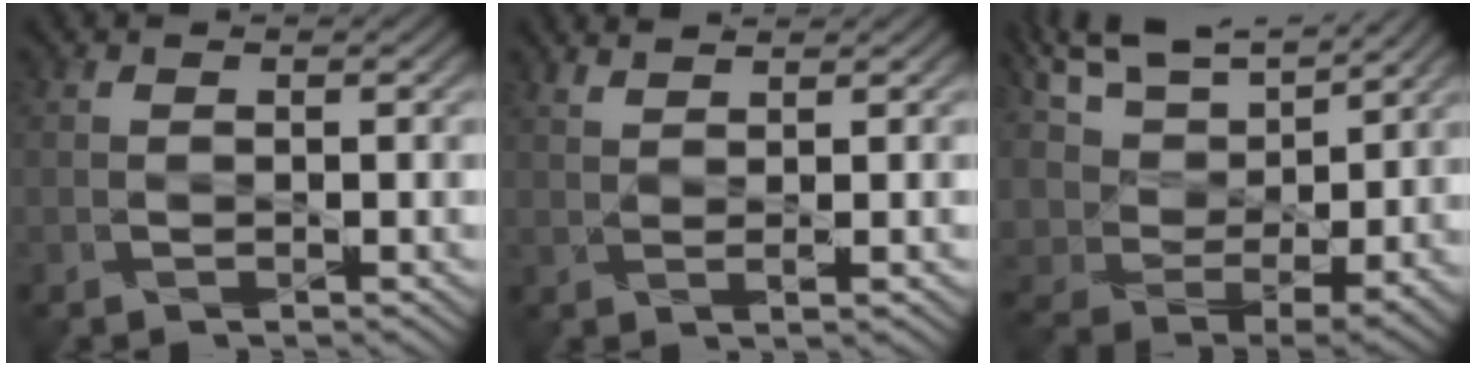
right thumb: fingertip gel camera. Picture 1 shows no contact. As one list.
[{"total": 2.1, "force": [1.7, 0.2, 1.3], "torque": [-0.030, -0.002, 0.035]}, {"total": 13.6, "force": [9.9, 5.9, 7.2], "torque": [-0.196, 0.025, 0.171]}]